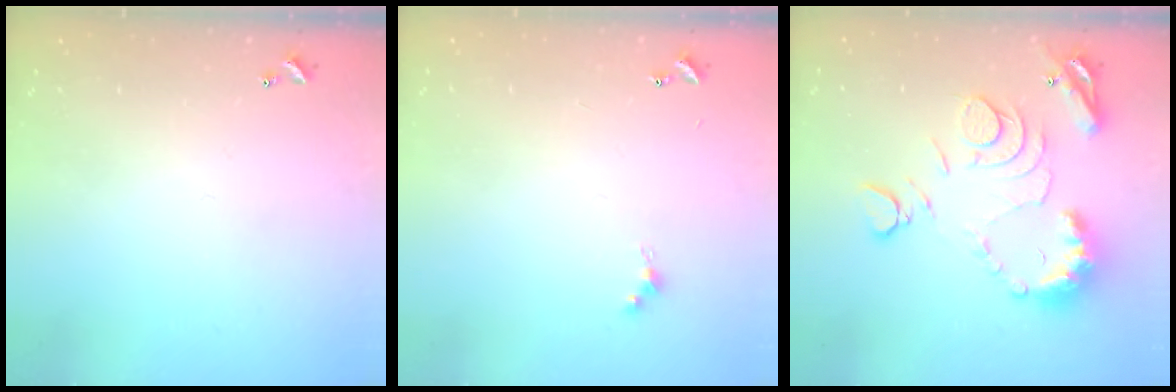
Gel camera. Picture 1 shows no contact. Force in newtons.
{"total": 3.3, "press": 3.2, "slide": 0.6}
{"total": 12.8, "press": 12.7, "slide": 1.3}